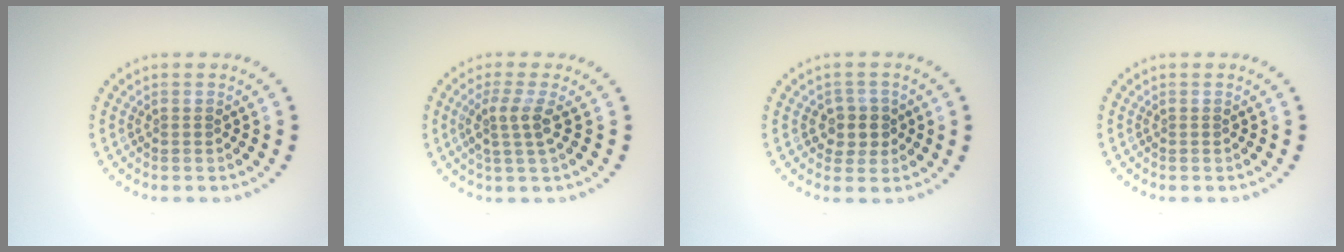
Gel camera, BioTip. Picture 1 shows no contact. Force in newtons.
{"total": 2.5, "press": 2.0, "slide": 1.6}
{"total": 2.4, "press": 2.2, "slide": 0.9}
{"total": 0.0}